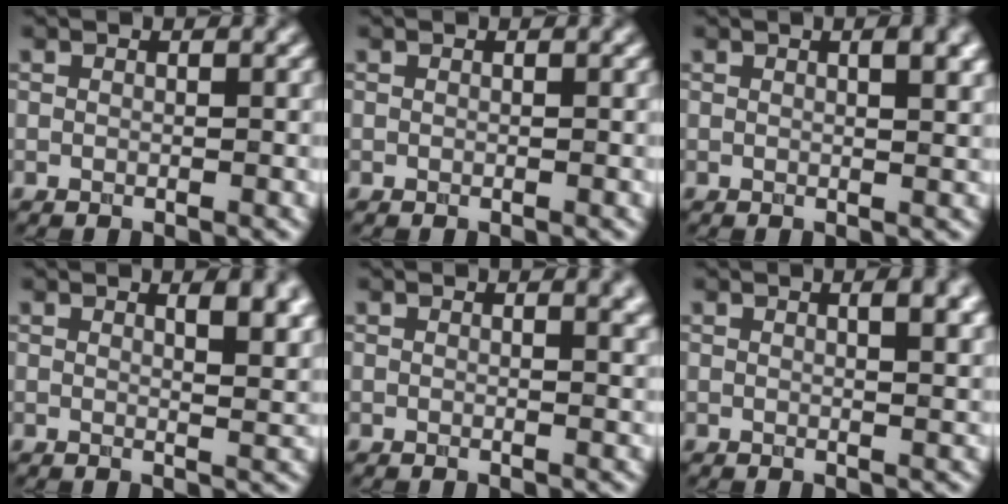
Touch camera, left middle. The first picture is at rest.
{"total": 0.0}
{"total": 3.8, "force": [1.4, 1.4, 3.2], "torque": [-0.025, 0.009, 0.015]}
{"total": 5.5, "force": [2.5, 2.3, 4.4], "torque": [-0.030, 0.008, 0.030]}
{"total": 2.6, "force": [1.3, 1.0, 1.9], "torque": [-0.010, 0.002, 0.016]}
{"total": 4.3, "force": [1.6, 1.7, 3.6], "torque": [-0.026, 0.011, 0.015]}